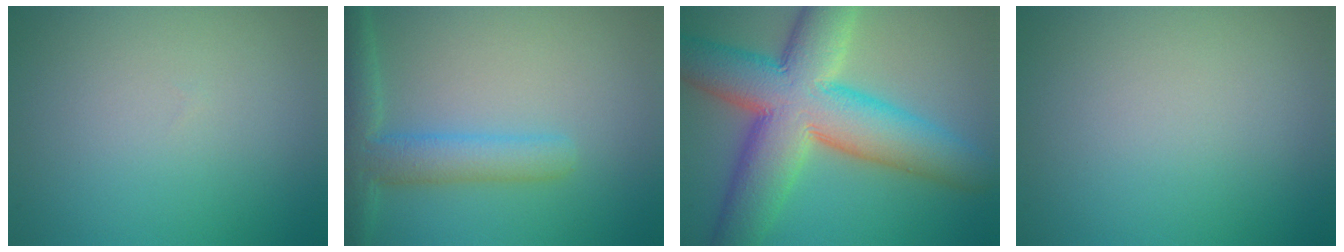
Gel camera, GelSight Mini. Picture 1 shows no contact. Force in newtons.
{"total": 5.1, "press": 5.1, "slide": 0.5}
{"total": 13.0, "press": 13.0, "slide": 0.5}
{"total": 0.0}